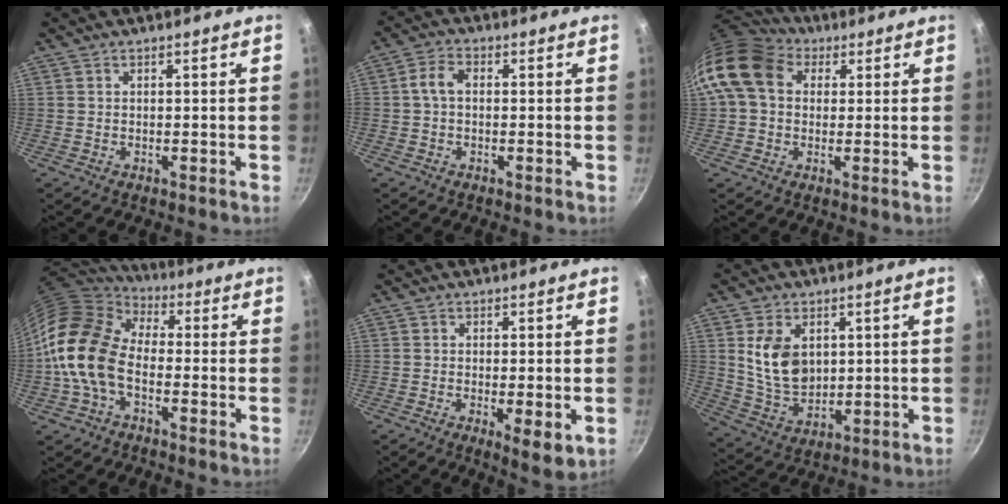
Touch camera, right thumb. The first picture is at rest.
{"total": 3.9, "force": [0.1, 2.3, 3.2], "torque": [-0.067, 0.016, -0.006]}
{"total": 13.6, "force": [3.7, 10.5, 7.8], "torque": [-0.132, 0.022, 0.049]}
{"total": 15.5, "force": [-2.3, 10.1, 11.5], "torque": [-0.192, 0.029, -0.062]}
{"total": 5.2, "force": [-1.1, 1.4, 4.9], "torque": [-0.073, -0.016, -0.010]}
{"total": 10.8, "force": [2.6, 7.5, 7.3], "torque": [-0.116, -0.025, 0.064]}